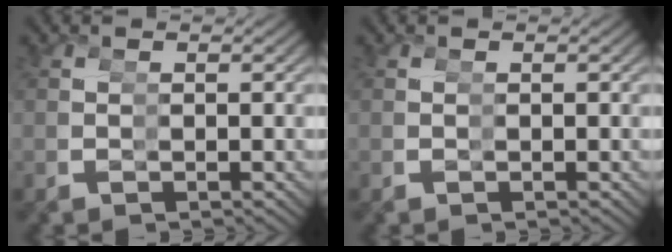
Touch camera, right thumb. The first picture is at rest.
{"total": 0.0}